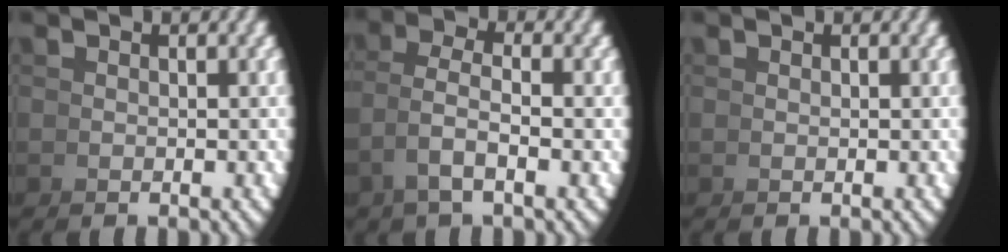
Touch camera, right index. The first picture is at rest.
{"total": 2.5, "force": [0.5, 0.3, 2.4], "torque": [-0.052, -0.002, 0.015]}
{"total": 0.0}